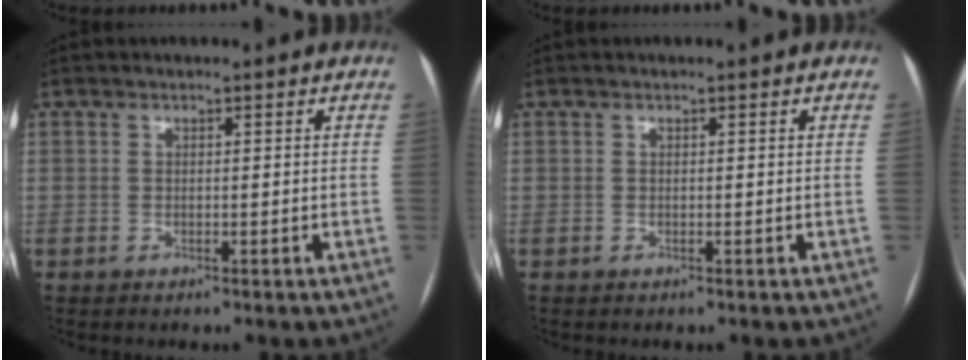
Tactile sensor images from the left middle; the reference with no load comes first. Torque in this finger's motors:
{"motor_torque": [0.02, 0.12, 0.00, 0.01]}